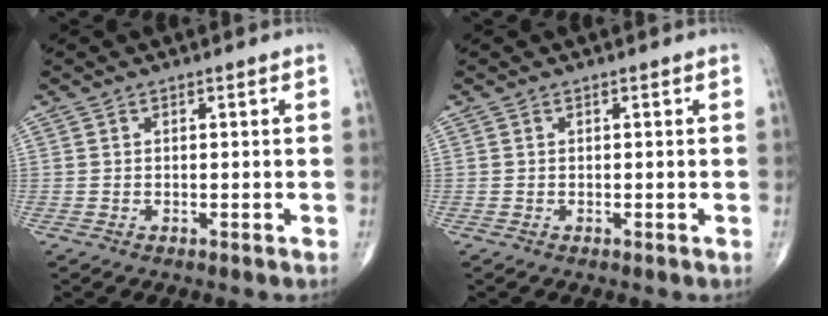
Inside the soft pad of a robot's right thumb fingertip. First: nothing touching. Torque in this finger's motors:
{"motor_torque": [0.01, -0.09, 0.19, 0.03, -0.03]}